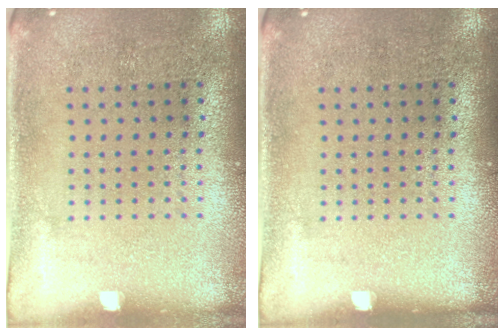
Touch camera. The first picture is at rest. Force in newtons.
{"total": 0.0}